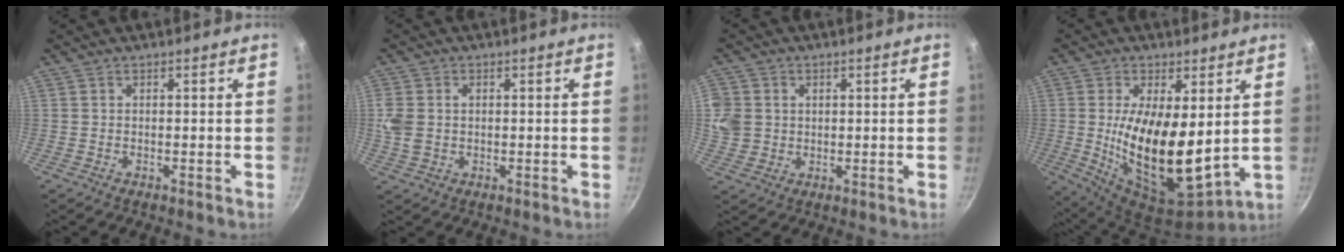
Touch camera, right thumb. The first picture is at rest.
{"total": 5.2, "force": [0.5, 4.0, 3.3], "torque": [-0.070, 0.003, 0.010]}
{"total": 8.9, "force": [1.4, 8.1, 3.4], "torque": [-0.063, -0.002, 0.029]}
{"total": 17.7, "force": [1.6, 7.8, 15.8], "torque": [-0.272, -0.041, 0.038]}